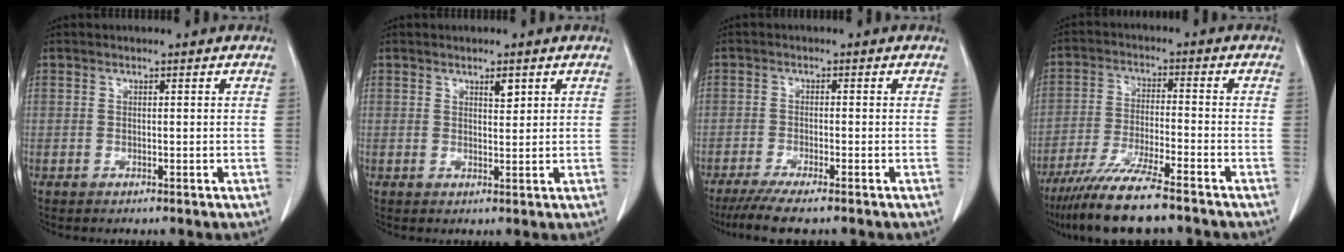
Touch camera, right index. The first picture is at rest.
{"total": 1.5, "force": [1.0, 0.5, 1.1], "torque": [-0.016, -0.006, 0.016]}
{"total": 6.8, "force": [-5.4, 0.3, 4.0], "torque": [-0.062, -0.016, -0.088]}
{"total": 11.4, "force": [-9.1, 0.6, 6.8], "torque": [-0.123, -0.033, -0.156]}